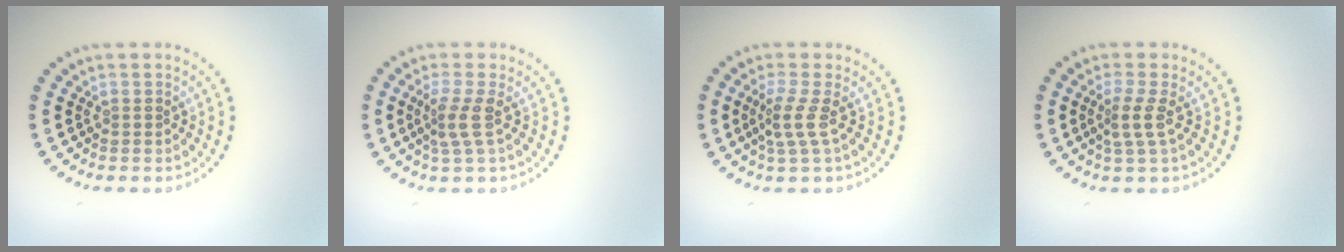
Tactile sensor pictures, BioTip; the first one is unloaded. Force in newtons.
{"total": 2.2, "press": 1.6, "slide": 1.5}
{"total": 2.4, "press": 1.6, "slide": 1.7}
{"total": 2.1, "press": 1.5, "slide": 1.5}